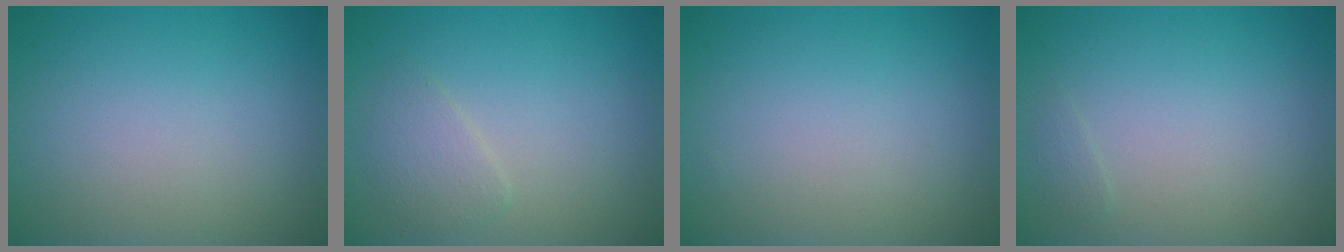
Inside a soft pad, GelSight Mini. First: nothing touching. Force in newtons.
{"total": 1.7, "press": 1.7, "slide": 0.1}
{"total": 0.0}
{"total": 0.5, "press": 0.5, "slide": 0.0}